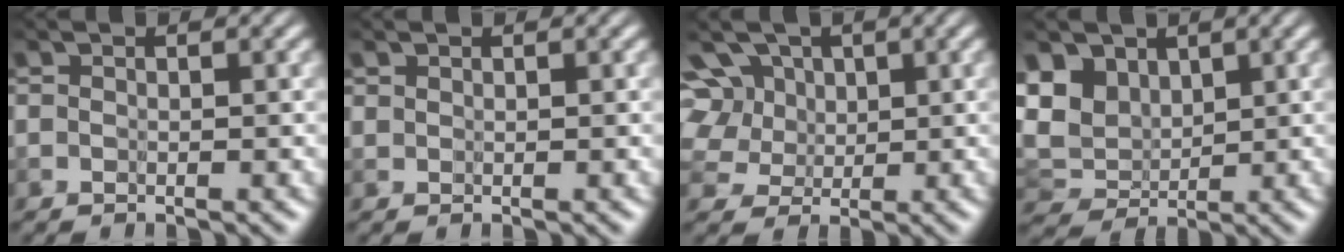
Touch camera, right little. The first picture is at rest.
{"total": 1.0, "force": [0.8, 0.5, 0.3], "torque": [-0.012, 0.005, 0.004]}
{"total": 9.7, "force": [4.8, 6.8, 4.8], "torque": [-0.105, 0.030, 0.070]}
{"total": 5.5, "force": [2.8, 3.7, 2.9], "torque": [-0.080, 0.005, 0.044]}